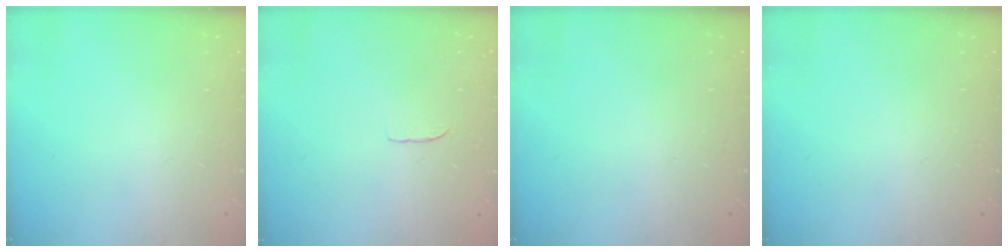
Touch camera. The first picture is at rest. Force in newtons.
{"total": 3.2, "press": 3.2, "slide": 0.3}
{"total": 0.0}
{"total": 0.0}